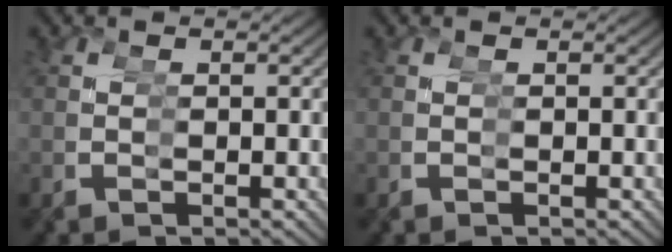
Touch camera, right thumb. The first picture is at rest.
{"total": 0.0}